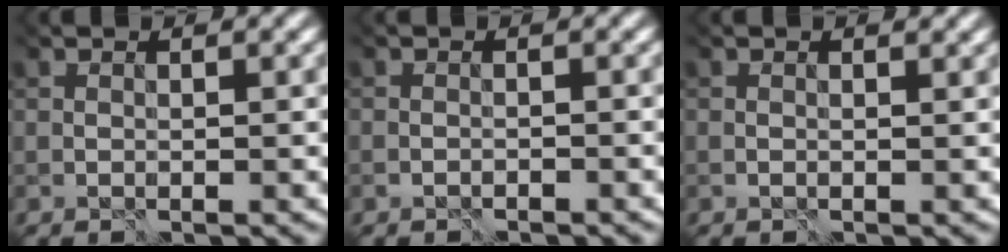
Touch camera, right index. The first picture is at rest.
{"total": 2.0, "force": [-1.8, -0.4, -0.7], "torque": [0.012, -0.005, -0.026]}
{"total": 0.0}